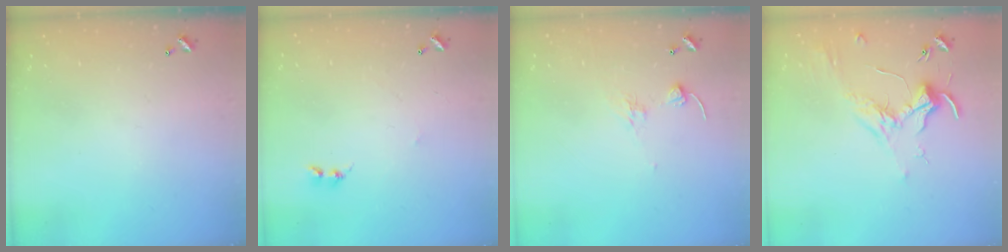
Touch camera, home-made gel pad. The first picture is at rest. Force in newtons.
{"total": 2.8, "press": 2.7, "slide": 0.4}
{"total": 1.7, "press": 1.5, "slide": 0.7}
{"total": 1.7, "press": 1.5, "slide": 0.7}